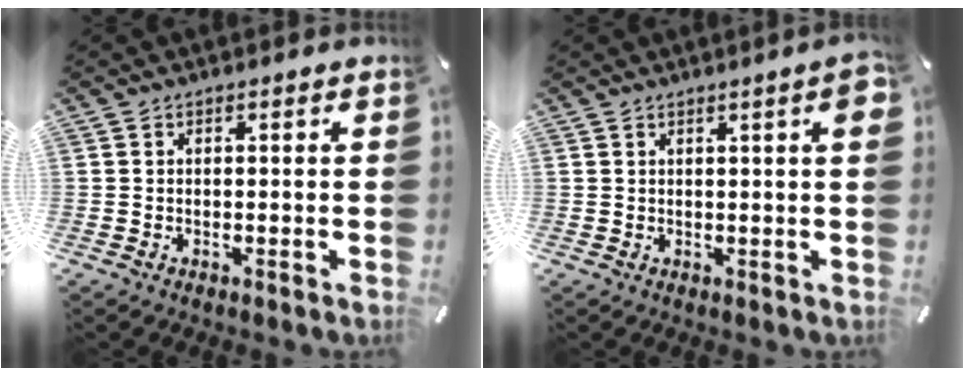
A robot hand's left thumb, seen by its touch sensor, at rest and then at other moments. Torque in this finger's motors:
{"motor_torque": [1.05, 1.01, 0.56, -0.58, 0.12]}